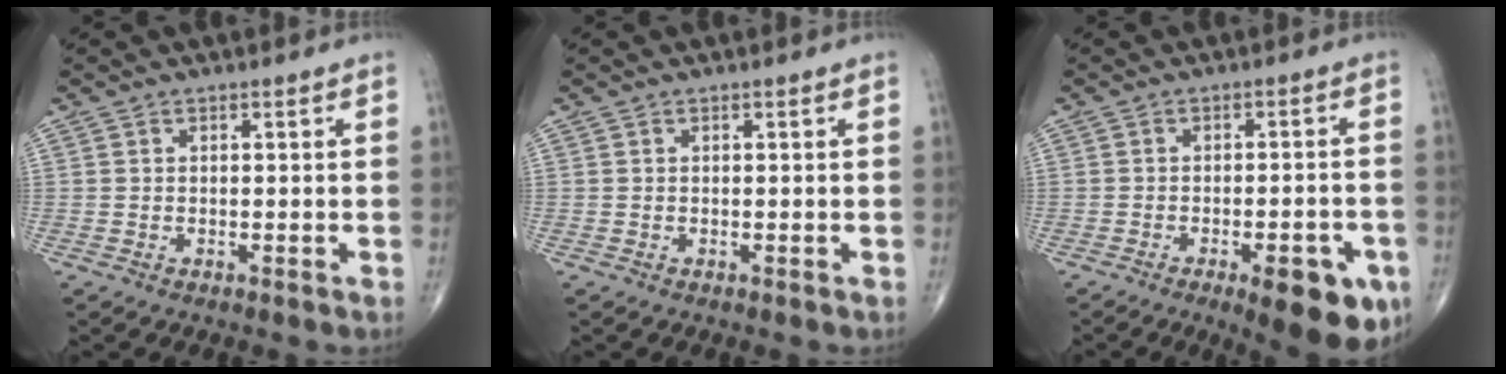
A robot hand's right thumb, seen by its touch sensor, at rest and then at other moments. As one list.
[{"total": 0.0}, {"total": 12.1, "force": [-5.7, 4.1, 9.9], "torque": [-0.104, 0.012, -0.068]}]